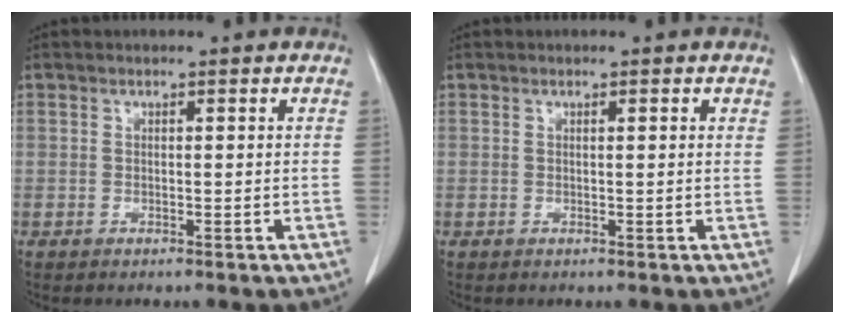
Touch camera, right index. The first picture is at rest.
{"total": 0.9, "force": [0.6, 0.1, 0.7], "torque": [-0.011, 0.002, 0.008]}